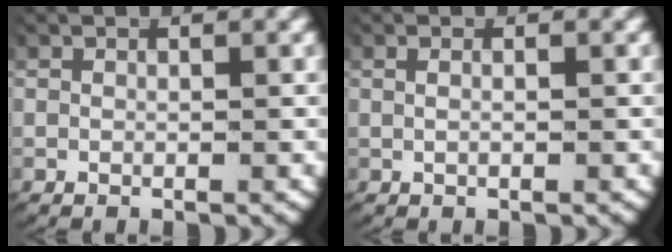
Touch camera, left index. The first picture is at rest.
{"total": 0.6, "force": [0.0, -0.1, 0.6], "torque": [-0.017, -0.003, 0.001]}